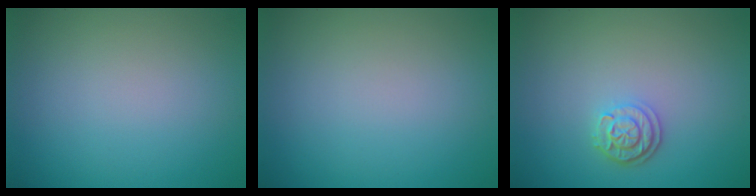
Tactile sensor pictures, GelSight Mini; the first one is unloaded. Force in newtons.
{"total": 0.0}
{"total": 2.4, "press": 2.1, "slide": 1.3}